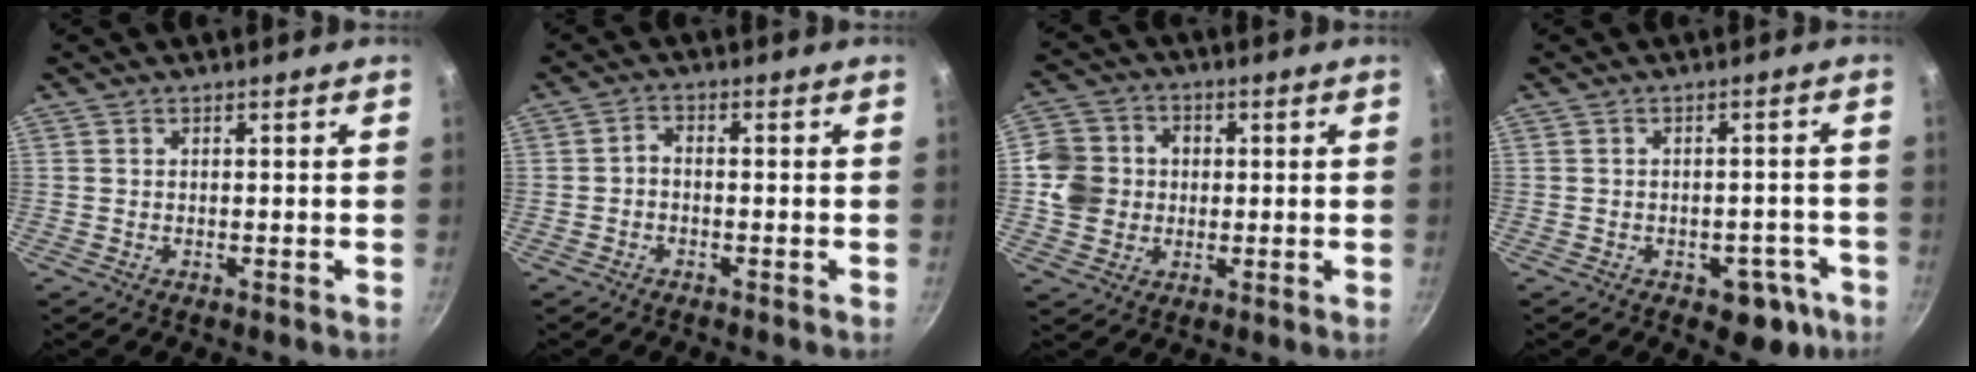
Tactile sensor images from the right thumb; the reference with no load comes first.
{"total": 2.0, "force": [-0.6, 1.2, 1.5], "torque": [-0.022, 0.012, -0.018]}
{"total": 10.3, "force": [-0.1, 9.3, 4.4], "torque": [-0.069, 0.021, -0.005]}
{"total": 6.4, "force": [-3.6, 3.7, 3.8], "torque": [-0.018, 0.027, -0.040]}